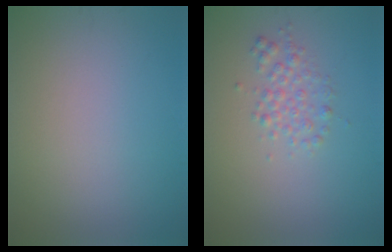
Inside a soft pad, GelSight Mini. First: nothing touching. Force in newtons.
{"total": 2.0, "press": 2.0, "slide": 0.0}